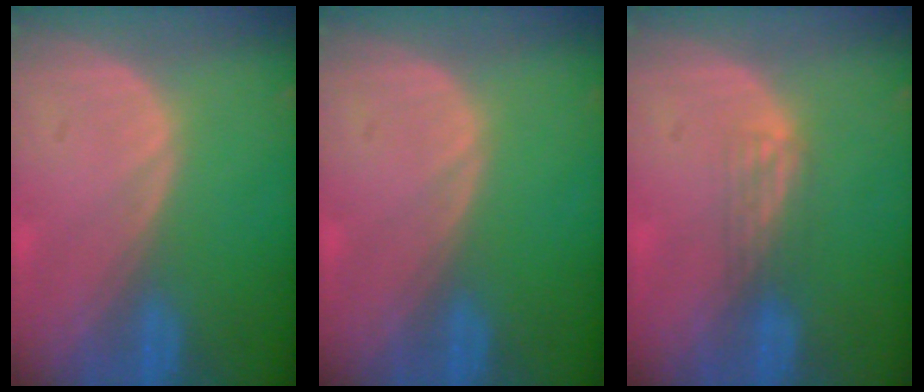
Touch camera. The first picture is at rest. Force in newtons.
{"total": 0.0}
{"total": 2.2, "press": 1.8, "slide": 1.2}